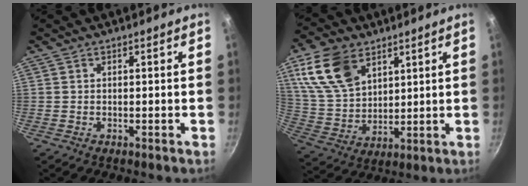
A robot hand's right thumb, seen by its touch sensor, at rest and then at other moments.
{"total": 14.6, "force": [7.3, 9.1, 8.8], "torque": [-0.151, -0.023, 0.155]}